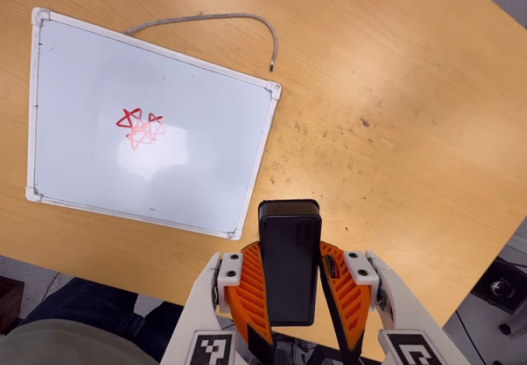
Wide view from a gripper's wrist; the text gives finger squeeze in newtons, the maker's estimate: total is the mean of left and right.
{"total": 8.9, "left": 7.9, "right": 9.9}